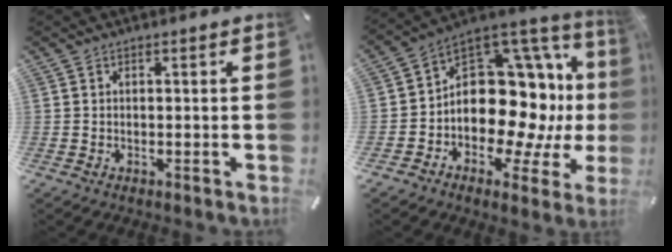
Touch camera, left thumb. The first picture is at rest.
{"total": 18.5, "force": [0.1, 13.1, 13.1], "torque": [-0.204, -0.031, 0.007]}